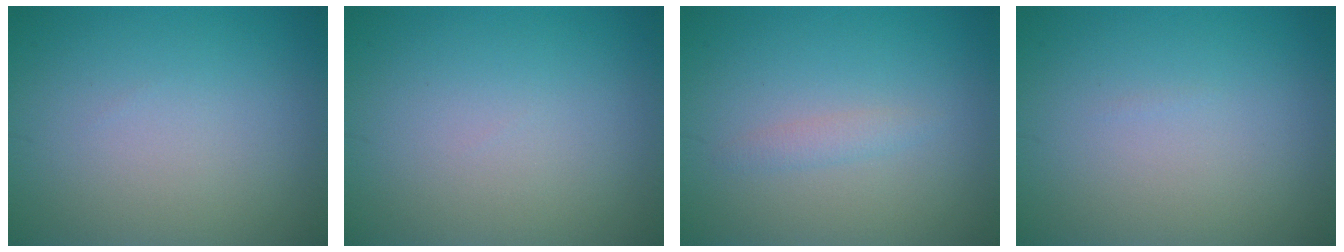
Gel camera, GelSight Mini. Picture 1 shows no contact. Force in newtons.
{"total": 0.0}
{"total": 1.1, "press": 1.1, "slide": 0.1}
{"total": 0.0}